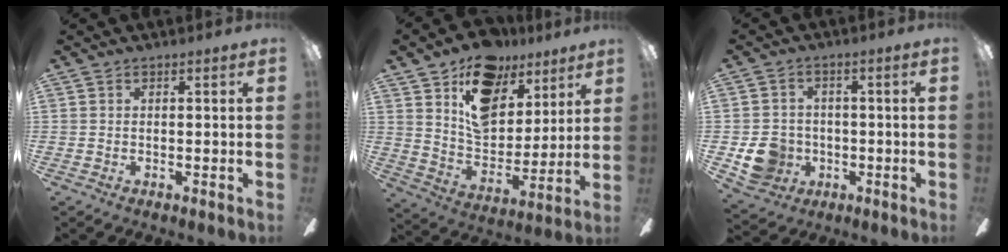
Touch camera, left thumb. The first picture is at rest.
{"total": 17.3, "force": [10.3, 11.2, 8.3], "torque": [-0.131, -0.056, 0.188]}
{"total": 8.2, "force": [-1.8, 7.5, 2.8], "torque": [-0.067, 0.011, -0.027]}